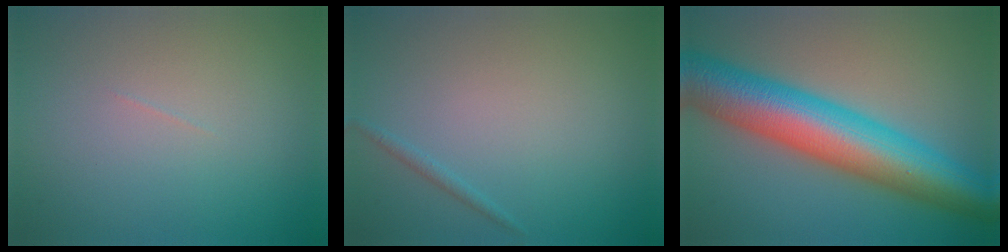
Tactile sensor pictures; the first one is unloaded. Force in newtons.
{"total": 0.6, "press": 0.6, "slide": 0.1}
{"total": 12.3, "press": 12.3, "slide": 0.1}